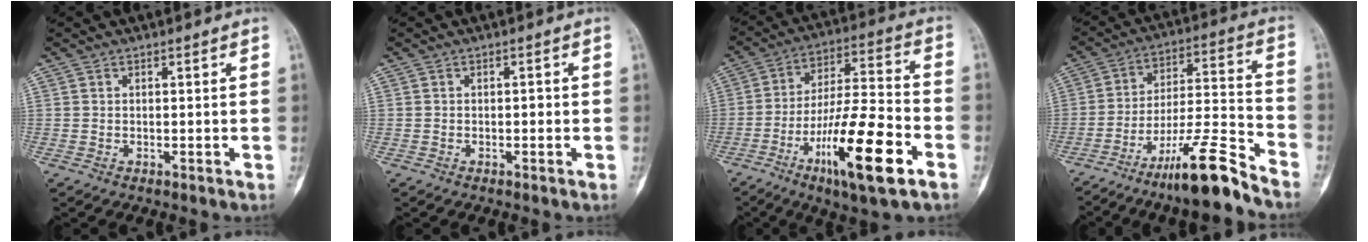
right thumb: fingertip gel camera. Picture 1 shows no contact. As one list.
[{"total": 0.9, "force": [-0.2, 0.5, 0.7], "torque": [-0.006, 0.002, -0.006]}, {"total": 19.2, "force": [-8.6, 4.0, 16.6], "torque": [-0.300, 0.040, -0.140]}, {"total": 14.9, "force": [-11.4, 1.4, 9.4], "torque": [-0.161, 0.087, -0.193]}]